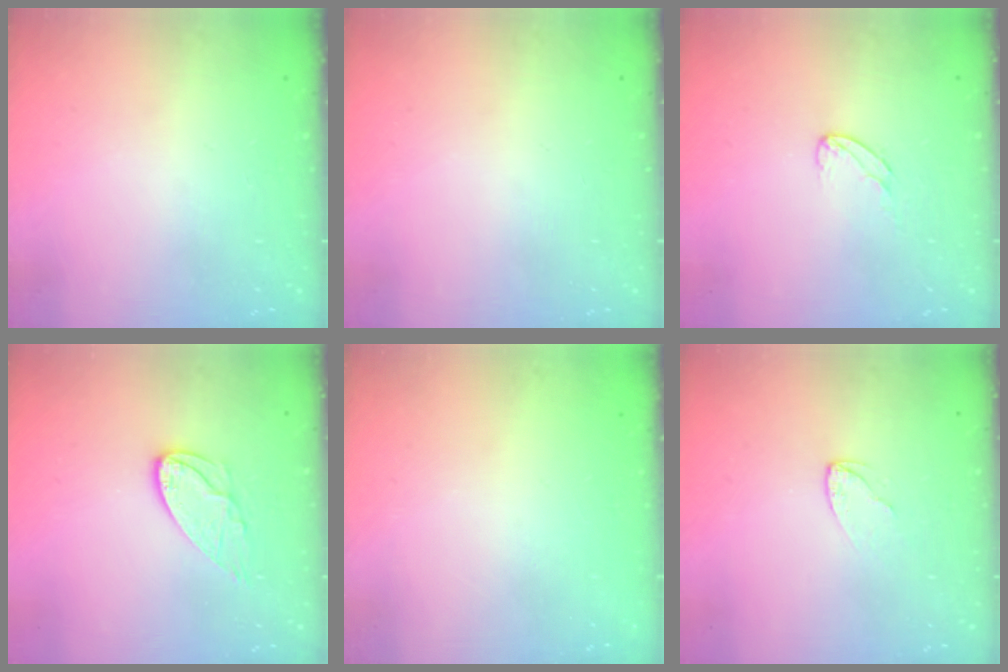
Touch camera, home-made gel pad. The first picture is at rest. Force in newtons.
{"total": 0.0}
{"total": 5.4, "press": 5.4, "slide": 0.4}
{"total": 8.5, "press": 8.5, "slide": 0.5}
{"total": 0.0}
{"total": 3.0, "press": 3.0, "slide": 0.3}